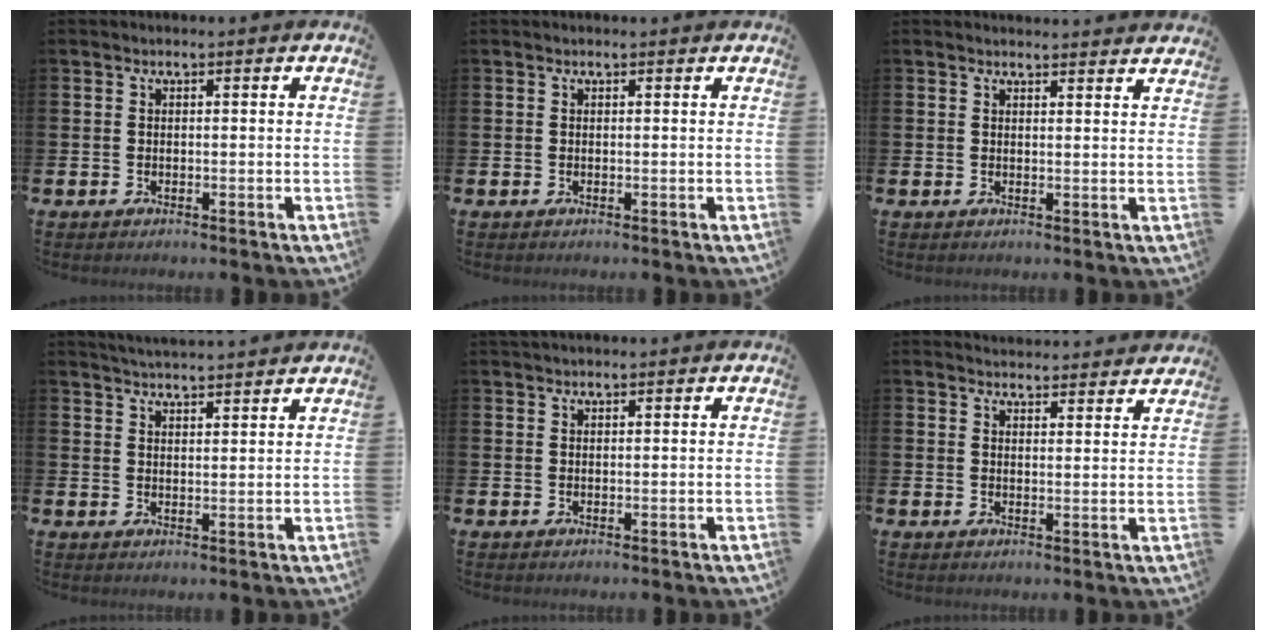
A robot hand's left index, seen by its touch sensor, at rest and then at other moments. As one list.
[{"total": 0.0}, {"total": 2.0, "force": [2.0, 0.0, -0.1], "torque": [0.009, -0.015, 0.034]}, {"total": 3.8, "force": [3.8, -0.4, 0.1], "torque": [-0.008, -0.024, 0.067]}, {"total": 0.9, "force": [0.9, 0.1, 0.1], "torque": [0.007, -0.003, 0.014]}, {"total": 3.6, "force": [3.6, 0.3, -0.1], "torque": [0.004, -0.026, 0.063]}]